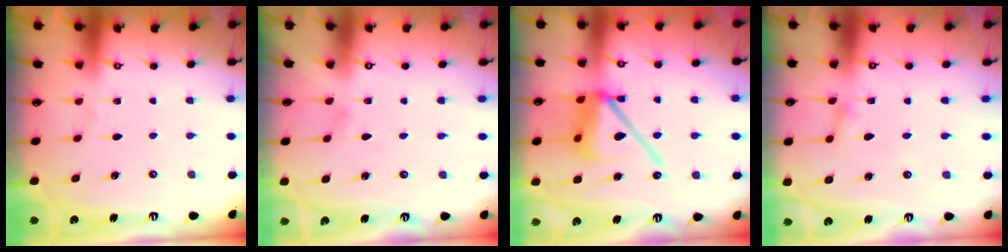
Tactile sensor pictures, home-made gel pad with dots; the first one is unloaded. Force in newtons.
{"total": 1.6, "press": 1.6, "slide": 0.2}
{"total": 13.7, "press": 13.6, "slide": 1.9}
{"total": 2.1, "press": 2.1, "slide": 0.1}